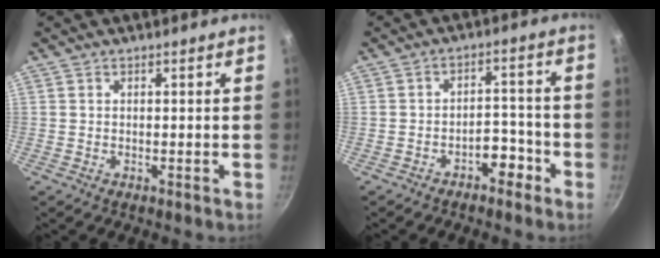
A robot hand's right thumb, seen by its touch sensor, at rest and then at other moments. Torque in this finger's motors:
{"motor_torque": [2.67, 1.98, 0.58, -0.80, 0.00]}